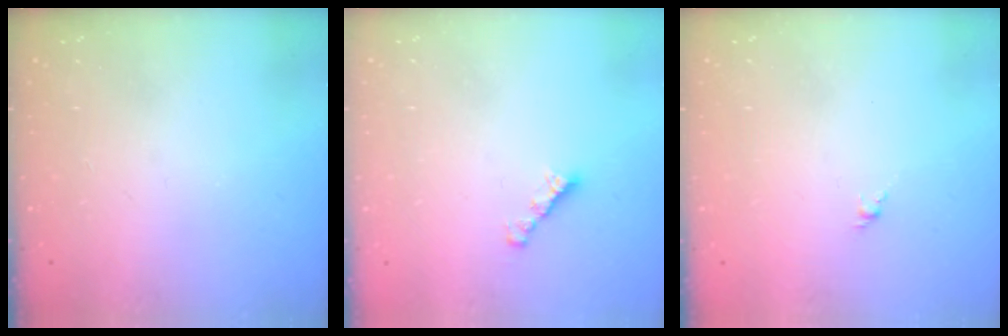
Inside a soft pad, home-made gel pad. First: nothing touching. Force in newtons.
{"total": 3.0, "press": 3.0, "slide": 0.1}
{"total": 1.6, "press": 1.5, "slide": 0.6}